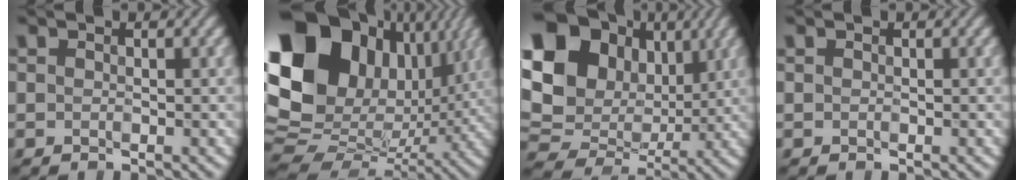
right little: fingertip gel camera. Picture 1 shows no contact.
{"total": 19.5, "force": [4.4, 14.5, 12.3], "torque": [-0.261, 0.014, 0.087]}
{"total": 17.8, "force": [4.6, 14.1, 9.7], "torque": [-0.225, 0.030, 0.084]}
{"total": 0.0}